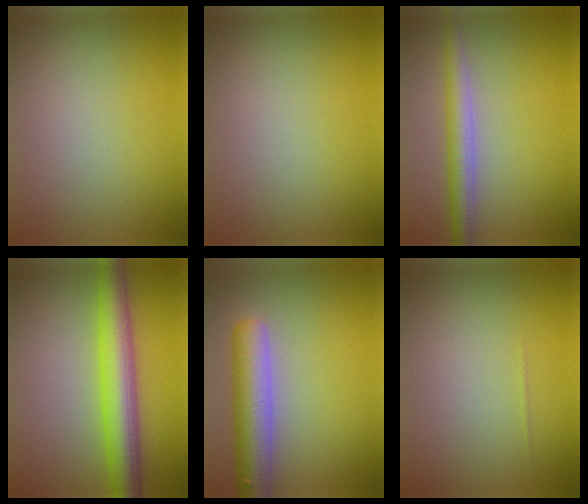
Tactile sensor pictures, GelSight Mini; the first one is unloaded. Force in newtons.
{"total": 0.0}
{"total": 3.3, "press": 3.3, "slide": 0.0}
{"total": 6.7, "press": 6.7, "slide": 0.0}
{"total": 6.3, "press": 6.3, "slide": 0.3}
{"total": 0.0}